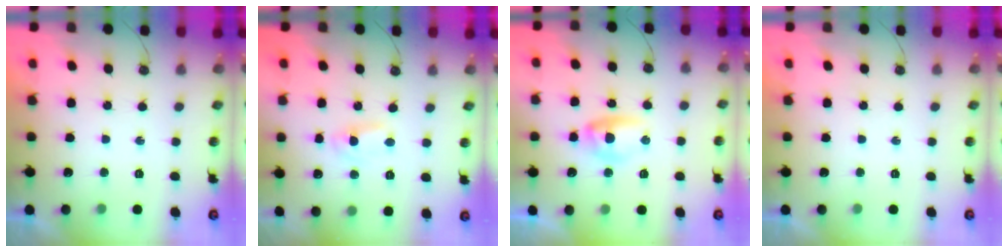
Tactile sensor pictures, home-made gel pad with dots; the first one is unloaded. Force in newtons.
{"total": 1.8, "press": 1.8, "slide": 0.3}
{"total": 5.5, "press": 5.4, "slide": 1.0}
{"total": 0.0}